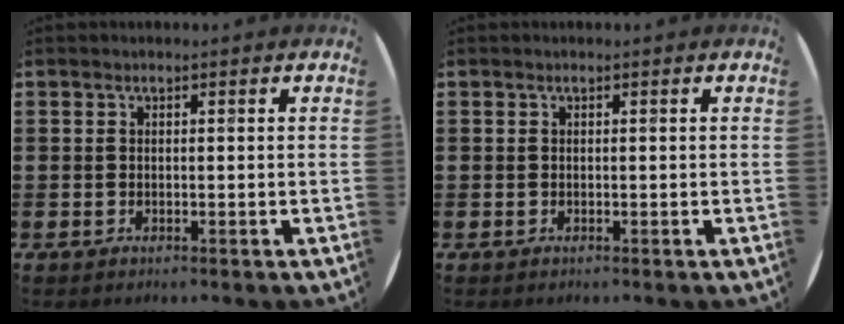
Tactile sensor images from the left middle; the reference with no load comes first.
{"total": 0.0}